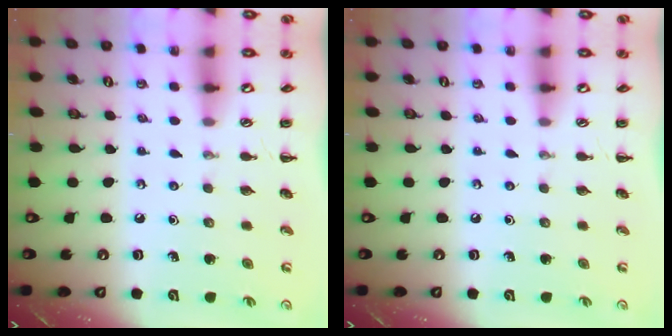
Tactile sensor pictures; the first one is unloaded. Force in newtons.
{"total": 0.0}